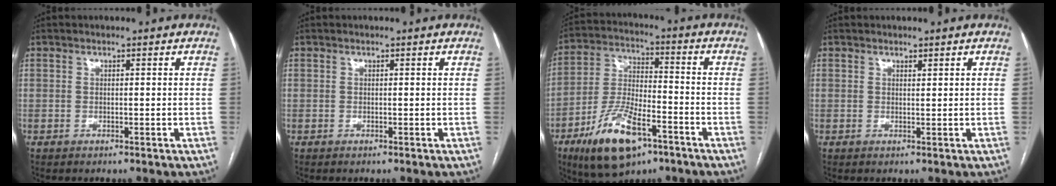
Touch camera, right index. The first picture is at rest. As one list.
[{"total": 0.0}, {"total": 14.8, "force": [-8.1, 5.3, 11.1], "torque": [-0.229, -0.009, -0.139]}, {"total": 0.5, "force": [0.5, 0.0, 0.2], "torque": [-0.006, -0.004, 0.008]}]